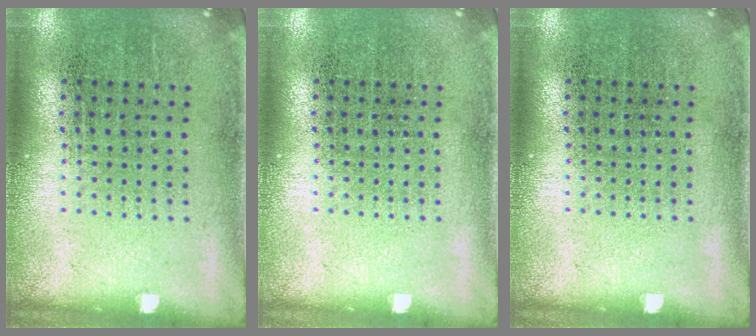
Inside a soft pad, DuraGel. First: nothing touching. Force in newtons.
{"total": 0.0}
{"total": 0.0}